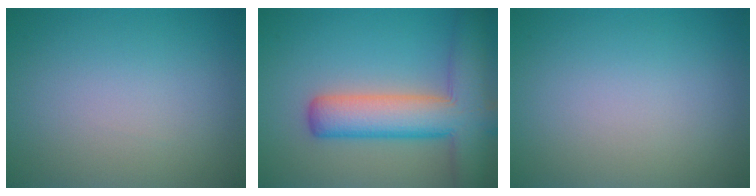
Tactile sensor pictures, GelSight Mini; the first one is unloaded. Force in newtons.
{"total": 8.8, "press": 8.8, "slide": 0.5}
{"total": 0.0}